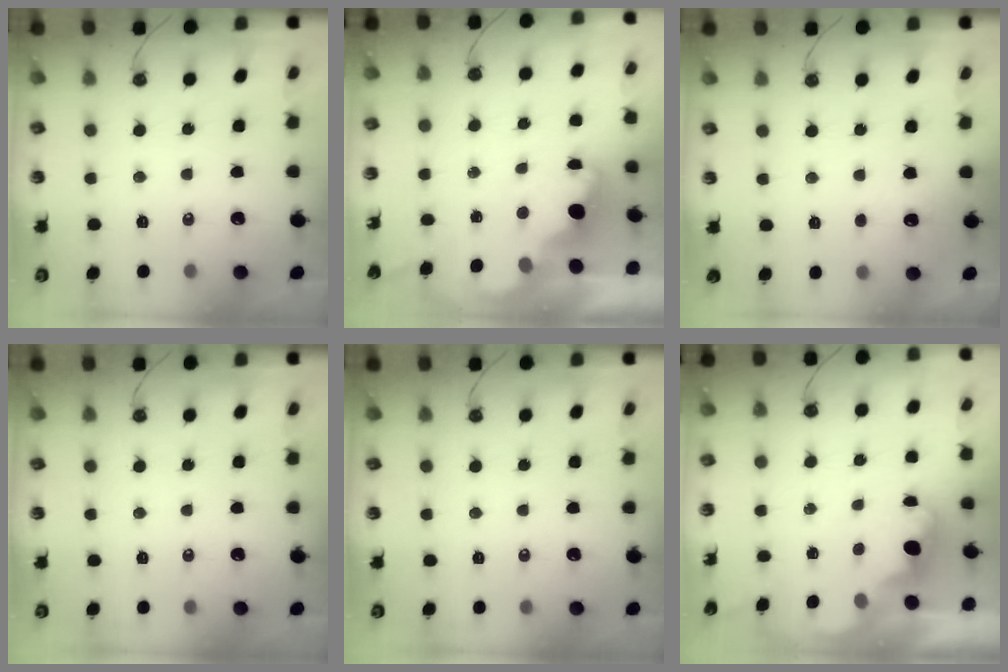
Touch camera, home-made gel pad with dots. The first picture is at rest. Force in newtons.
{"total": 3.6, "press": 3.5, "slide": 0.7}
{"total": 1.9, "press": 1.7, "slide": 0.9}
{"total": 0.0}
{"total": 0.0}
{"total": 3.0, "press": 3.0, "slide": 0.7}